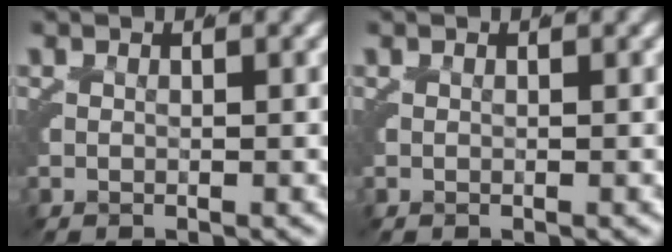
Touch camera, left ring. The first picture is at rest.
{"total": 0.0}